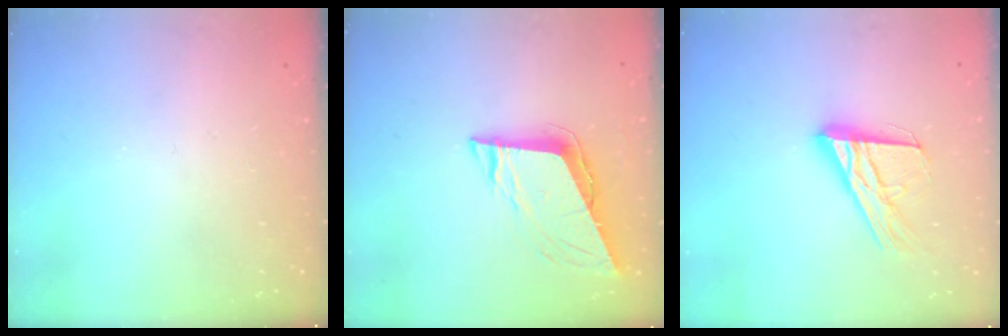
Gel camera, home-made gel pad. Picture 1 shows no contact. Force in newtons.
{"total": 8.6, "press": 8.4, "slide": 1.9}
{"total": 16.7, "press": 16.6, "slide": 1.6}